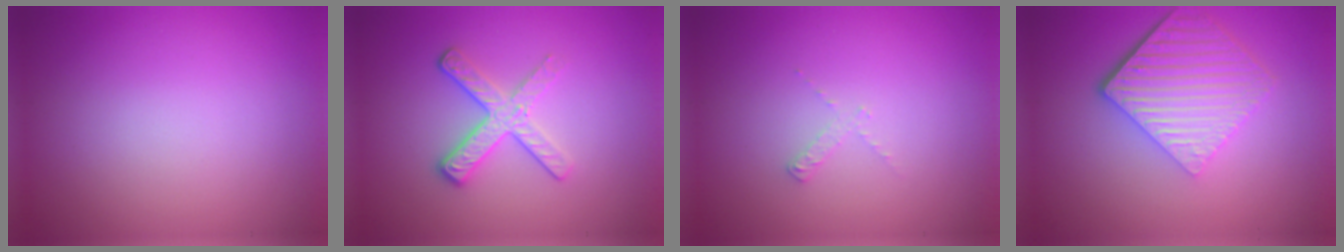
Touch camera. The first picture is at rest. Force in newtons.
{"total": 3.3, "press": 2.6, "slide": 2.0}
{"total": 0.8, "press": 0.8, "slide": 0.1}
{"total": 6.1, "press": 4.3, "slide": 4.4}